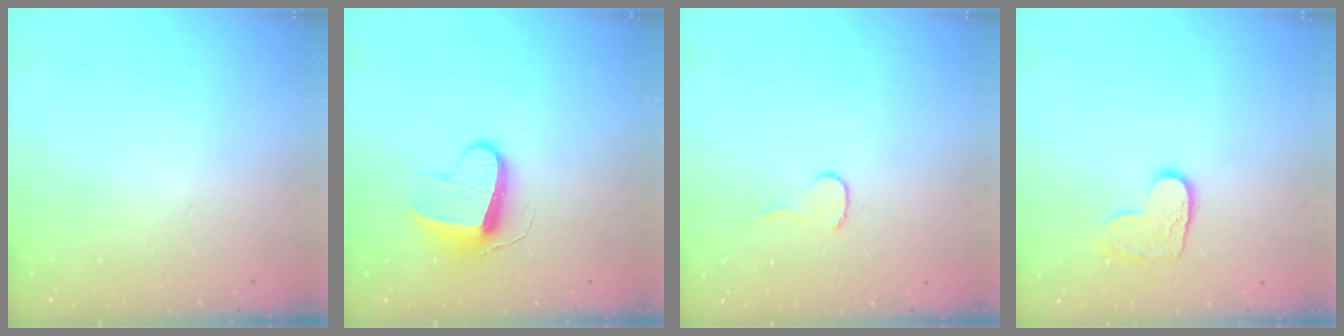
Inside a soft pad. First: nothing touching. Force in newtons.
{"total": 9.9, "press": 9.8, "slide": 0.6}
{"total": 3.9, "press": 3.9, "slide": 0.3}
{"total": 8.2, "press": 8.2, "slide": 0.5}